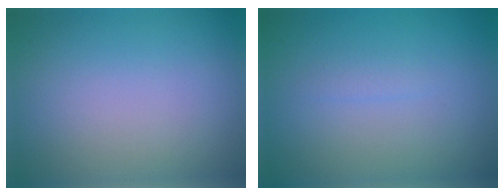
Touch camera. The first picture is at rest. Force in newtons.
{"total": 0.7, "press": 0.7, "slide": 0.0}